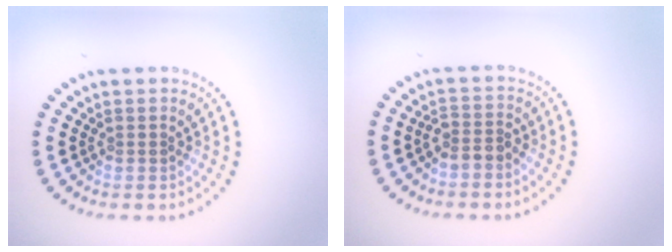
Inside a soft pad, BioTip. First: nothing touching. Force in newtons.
{"total": 2.0, "press": 1.5, "slide": 1.3}